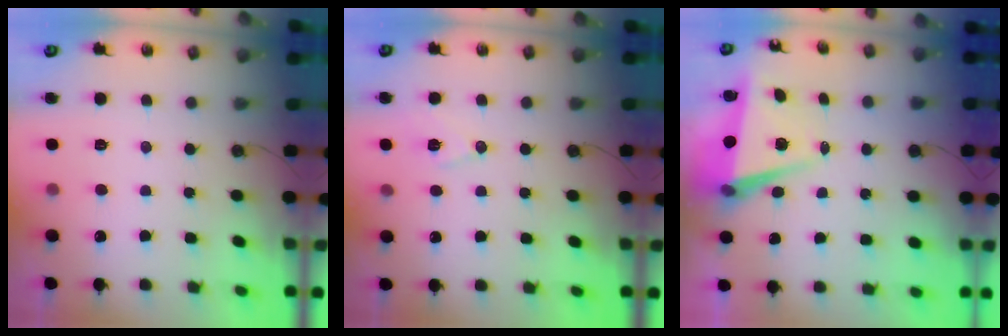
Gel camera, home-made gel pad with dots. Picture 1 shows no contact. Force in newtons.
{"total": 7.8, "press": 7.0, "slide": 3.6}
{"total": 5.8, "press": 4.9, "slide": 3.1}